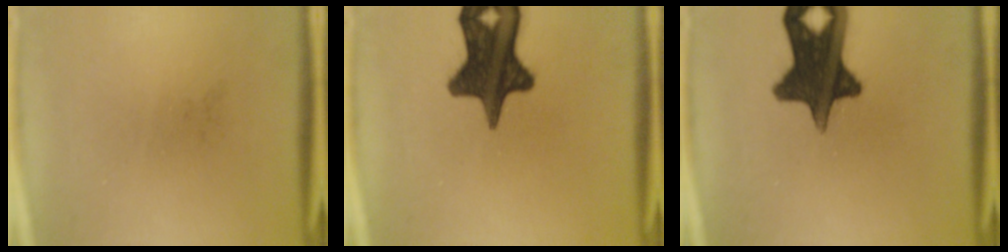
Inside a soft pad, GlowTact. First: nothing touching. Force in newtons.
{"total": 15.1}
{"total": 14.8}